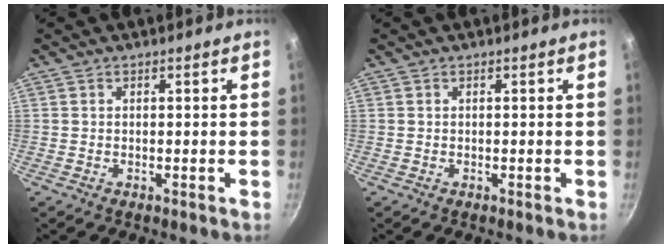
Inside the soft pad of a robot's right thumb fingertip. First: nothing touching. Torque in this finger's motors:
{"motor_torque": [0.00, 0.00, 0.01, 0.01, 0.00]}